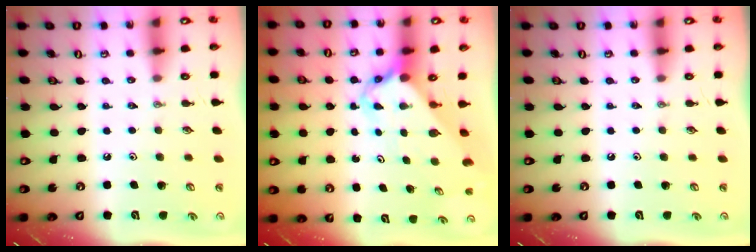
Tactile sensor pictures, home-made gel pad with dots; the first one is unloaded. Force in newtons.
{"total": 3.9, "press": 3.9, "slide": 0.5}
{"total": 0.0}